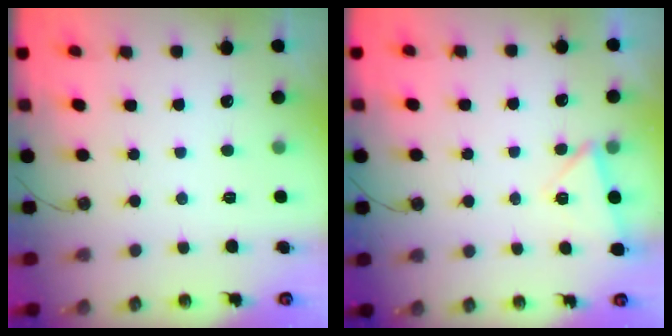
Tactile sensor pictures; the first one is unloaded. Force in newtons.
{"total": 4.9, "press": 4.2, "slide": 2.4}